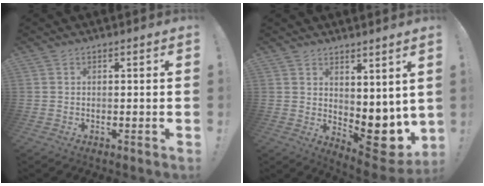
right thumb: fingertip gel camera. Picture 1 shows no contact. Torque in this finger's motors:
{"motor_torque": [-0.32, 0.94, 0.50, 0.83, 0.09]}